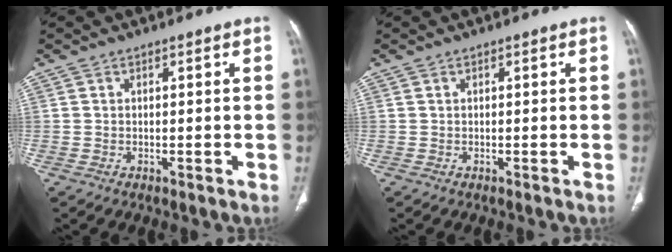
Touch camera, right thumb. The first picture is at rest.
{"total": 0.0}